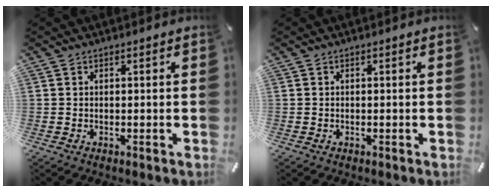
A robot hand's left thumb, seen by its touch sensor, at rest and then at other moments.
{"total": 0.0}